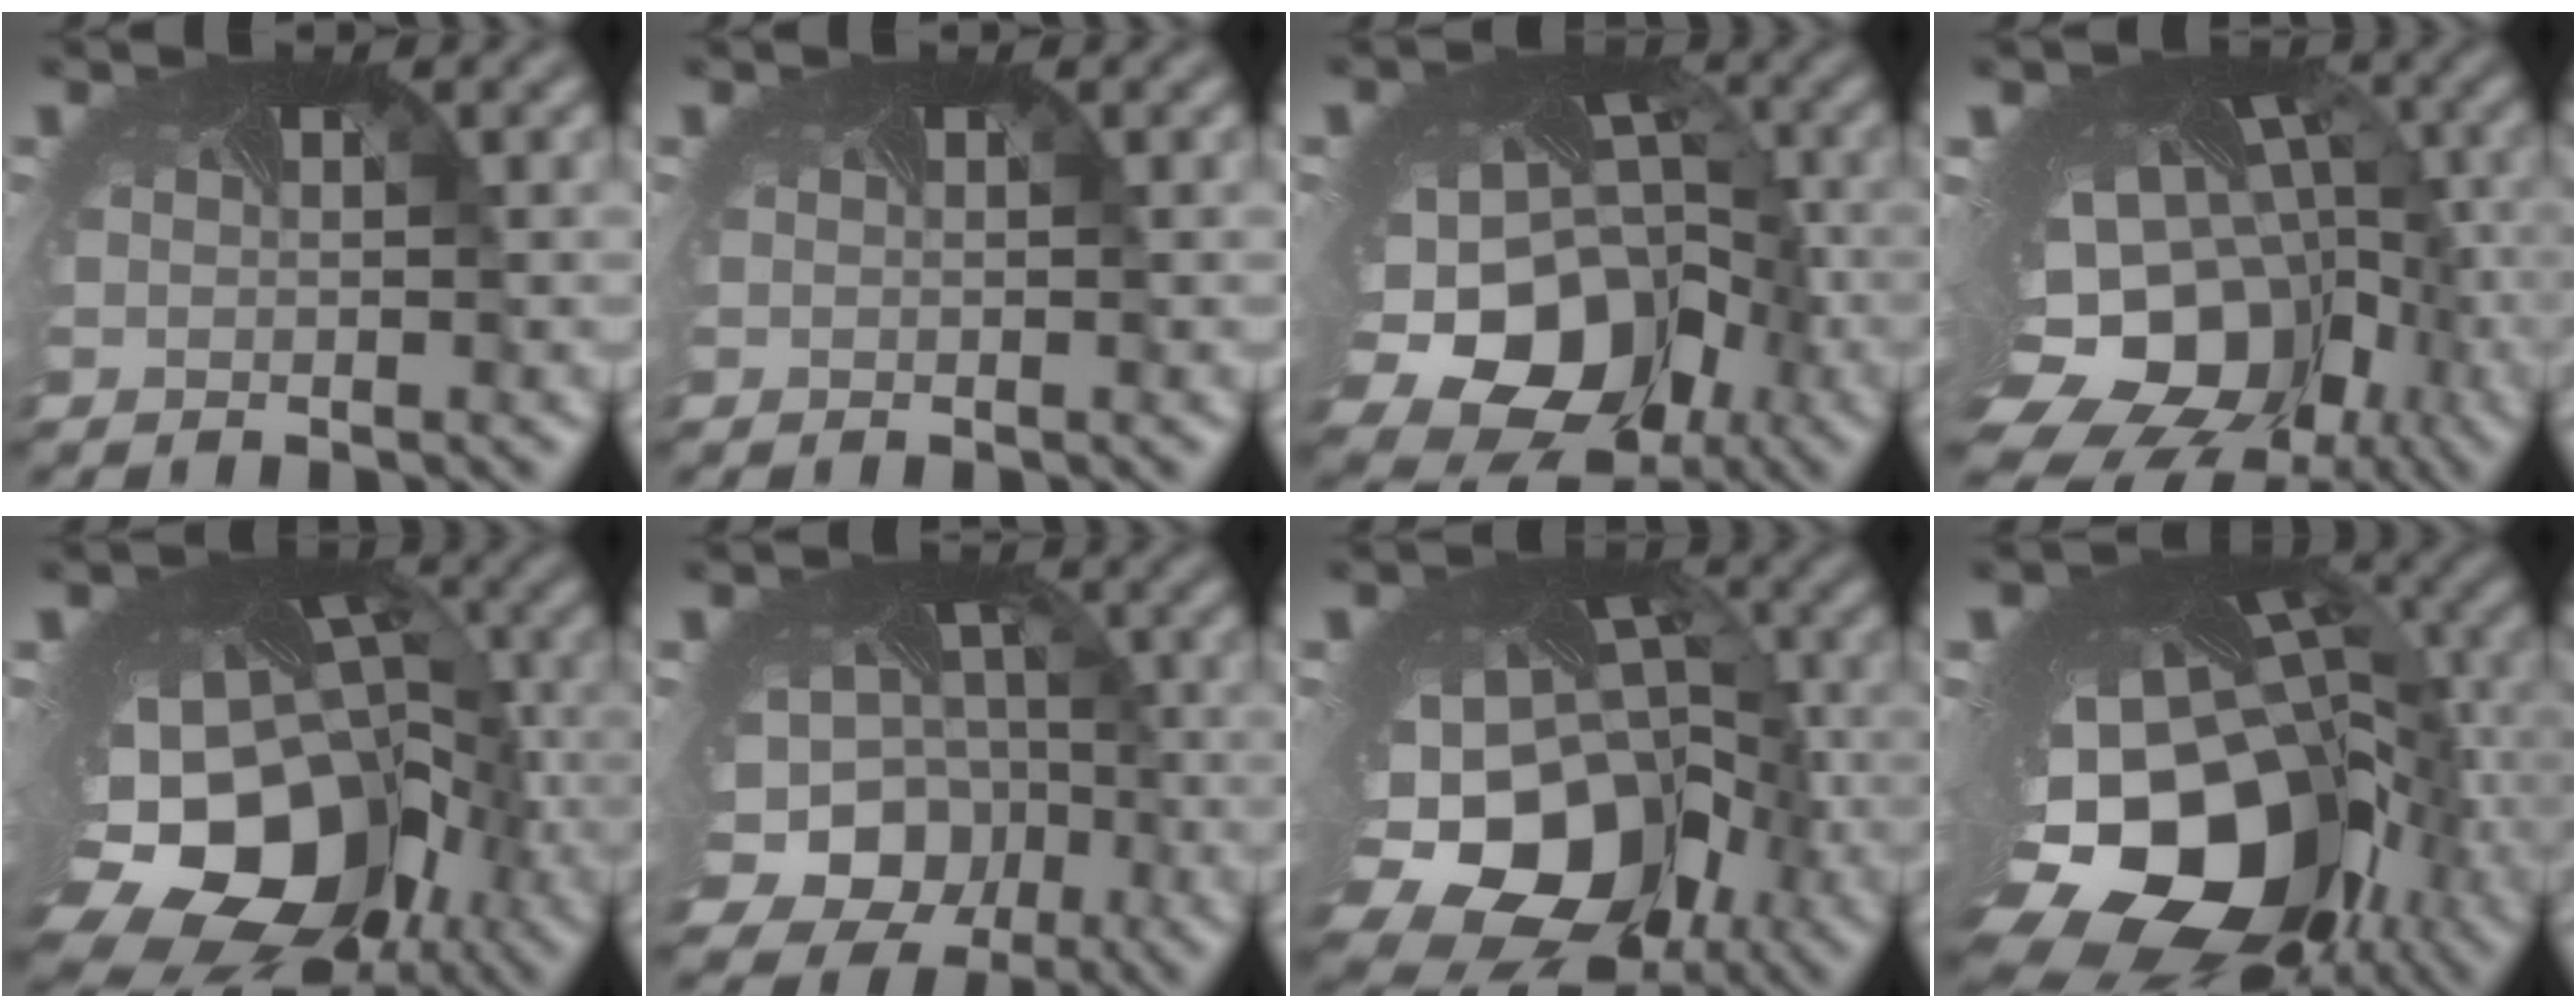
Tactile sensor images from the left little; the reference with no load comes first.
{"total": 0.0}
{"total": 13.4, "force": [-3.9, 10.6, 7.3], "torque": [-0.157, -0.048, -0.043]}
{"total": 19.3, "force": [-6.9, 14.8, 10.4], "torque": [-0.198, -0.074, -0.085]}
{"total": 19.8, "force": [-6.6, 14.9, 11.2], "torque": [-0.213, -0.073, -0.087]}
{"total": 11.3, "force": [-4.0, 9.6, 4.3], "torque": [-0.094, -0.059, -0.048]}
{"total": 16.1, "force": [-5.0, 12.5, 8.9], "torque": [-0.191, -0.058, -0.057]}
{"total": 22.1, "force": [-8.1, 15.8, 13.1], "torque": [-0.247, -0.090, -0.121]}